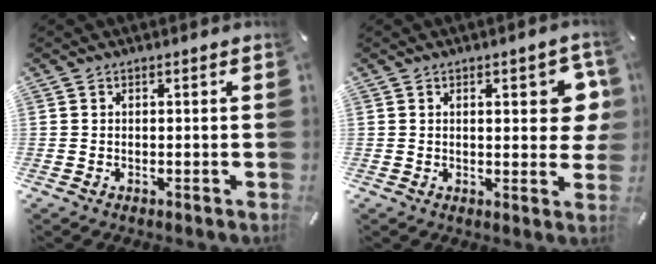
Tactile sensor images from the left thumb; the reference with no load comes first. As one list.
[{"total": 7.9, "force": [2.0, 3.4, 6.8], "torque": [-0.080, -0.008, 0.026]}]